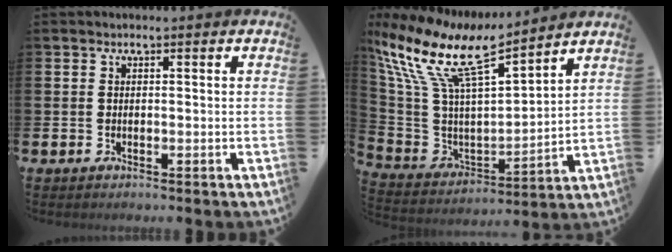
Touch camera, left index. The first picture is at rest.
{"total": 12.7, "force": [10.1, 3.4, 6.9], "torque": [-0.179, -0.060, 0.177]}